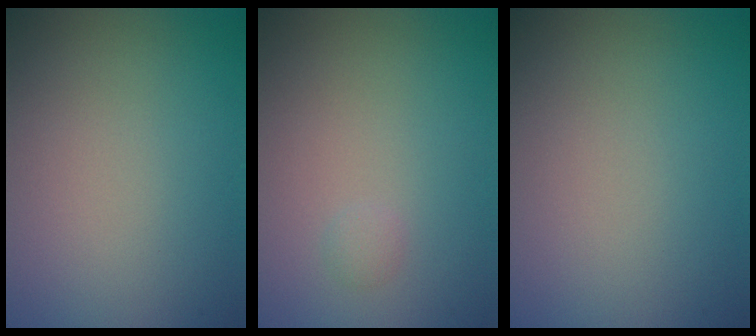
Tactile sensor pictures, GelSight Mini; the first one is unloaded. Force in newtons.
{"total": 0.6, "press": 0.6, "slide": 0.1}
{"total": 0.0}